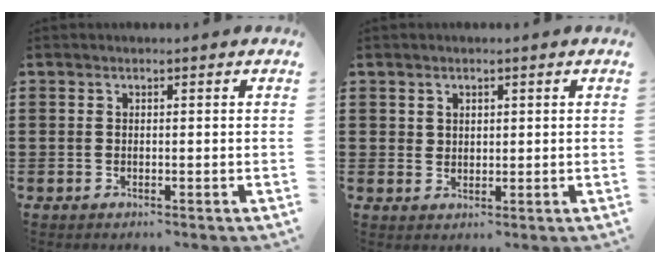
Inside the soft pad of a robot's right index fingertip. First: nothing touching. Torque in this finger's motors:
{"motor_torque": [-0.22, 0.23, -0.03, -0.01]}